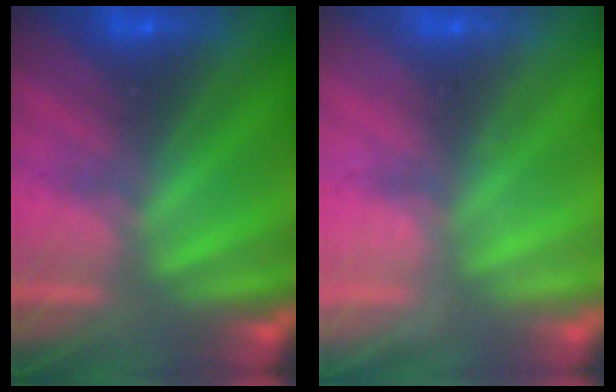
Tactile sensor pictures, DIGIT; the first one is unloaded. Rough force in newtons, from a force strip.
{"total": 2.2}